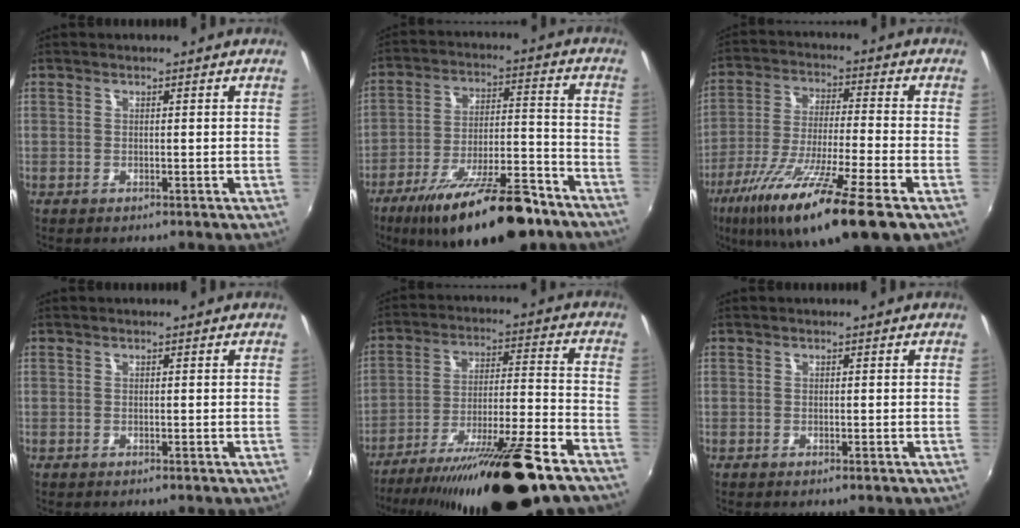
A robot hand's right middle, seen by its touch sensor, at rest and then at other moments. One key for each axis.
{"total": 20.9, "fx": -15.0, "fy": 6.2, "fz": 13.2, "tx": -0.225, "ty": -0.017, "tz": -0.225}
{"total": 19.6, "fx": -11.5, "fy": 1.6, "fz": 15.8, "tx": -0.299, "ty": -0.051, "tz": -0.204}
{"total": 0.0}
{"total": 24.9, "fx": -18.9, "fy": 3.1, "fz": 15.9, "tx": -0.280, "ty": -0.038, "tz": -0.290}
{"total": 0.0}